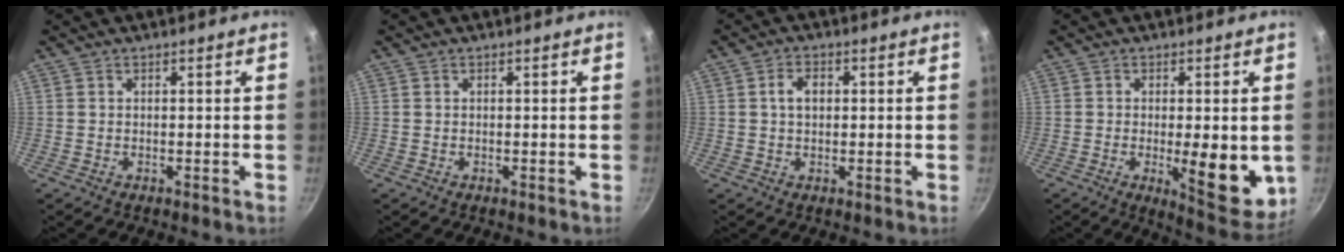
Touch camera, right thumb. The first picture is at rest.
{"total": 0.0}
{"total": 3.5, "force": [0.5, 2.4, 2.4], "torque": [-0.030, 0.007, 0.006]}
{"total": 11.6, "force": [-1.4, 4.1, 10.8], "torque": [-0.119, -0.017, -0.010]}